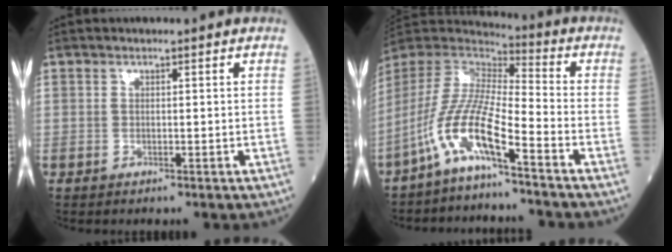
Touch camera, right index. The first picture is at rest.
{"total": 11.5, "force": [-6.8, 0.7, 9.3], "torque": [-0.206, -0.003, -0.142]}